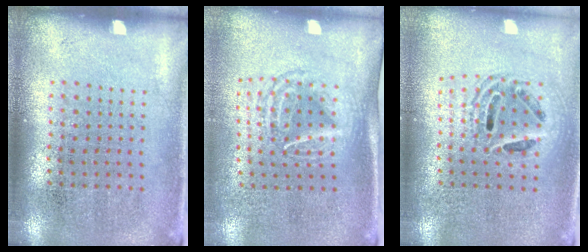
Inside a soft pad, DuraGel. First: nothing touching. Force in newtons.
{"total": 1.6, "press": 1.3, "slide": 0.9}
{"total": 1.6, "press": 1.4, "slide": 0.8}